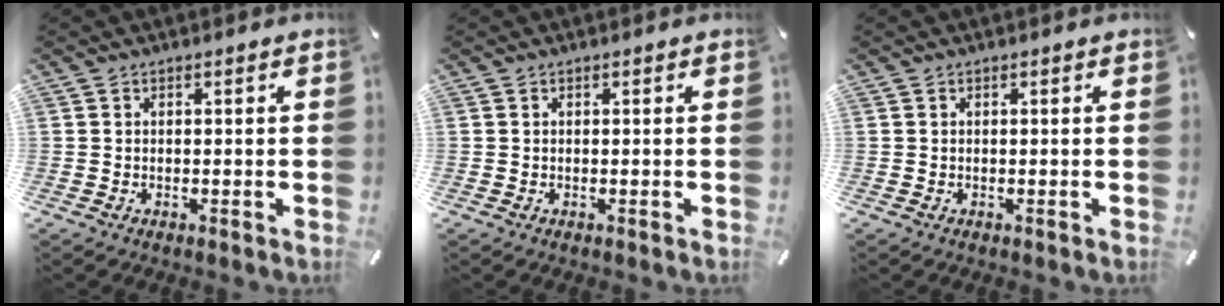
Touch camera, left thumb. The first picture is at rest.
{"total": 0.0}
{"total": 0.0}